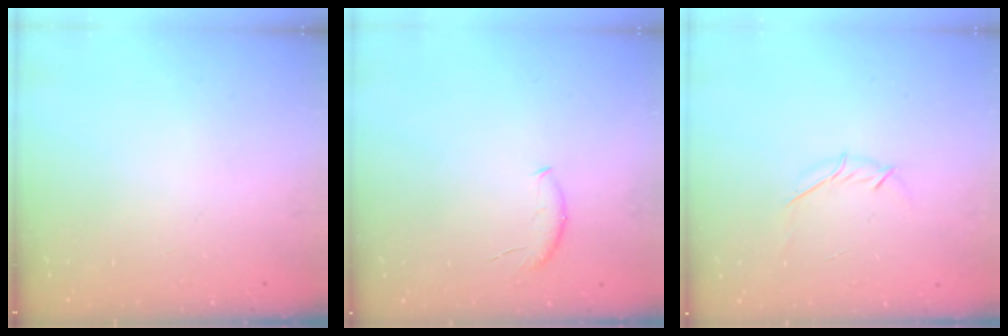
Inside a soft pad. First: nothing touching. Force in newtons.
{"total": 6.5, "press": 6.4, "slide": 0.8}
{"total": 3.8, "press": 3.7, "slide": 1.0}